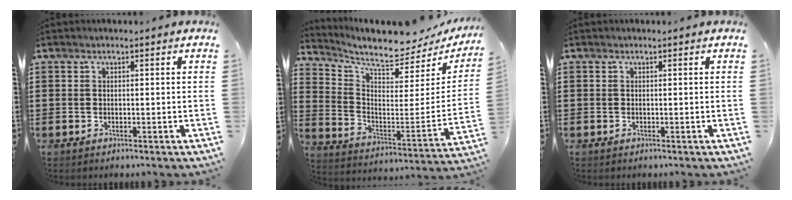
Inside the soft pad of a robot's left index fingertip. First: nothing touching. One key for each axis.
{"total": 7.6, "fx": 6.8, "fy": 0.9, "fz": 3.2, "tx": -0.090, "ty": -0.064, "tz": 0.113}
{"total": 0.0}